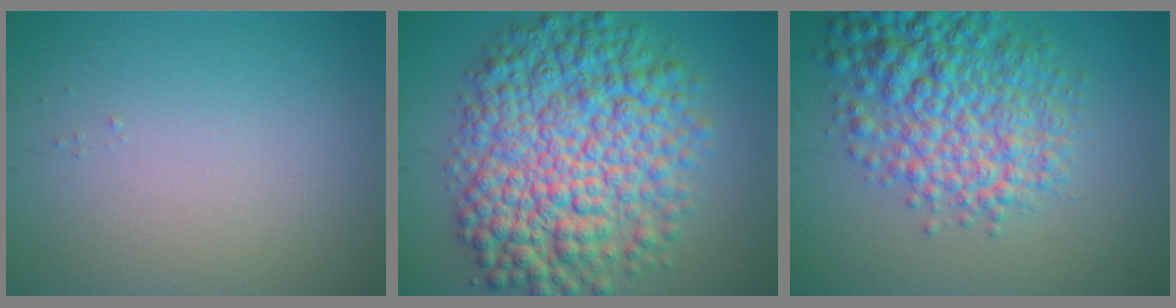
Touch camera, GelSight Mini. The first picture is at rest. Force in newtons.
{"total": 11.9, "press": 11.9, "slide": 0.1}
{"total": 8.2, "press": 8.2, "slide": 0.3}